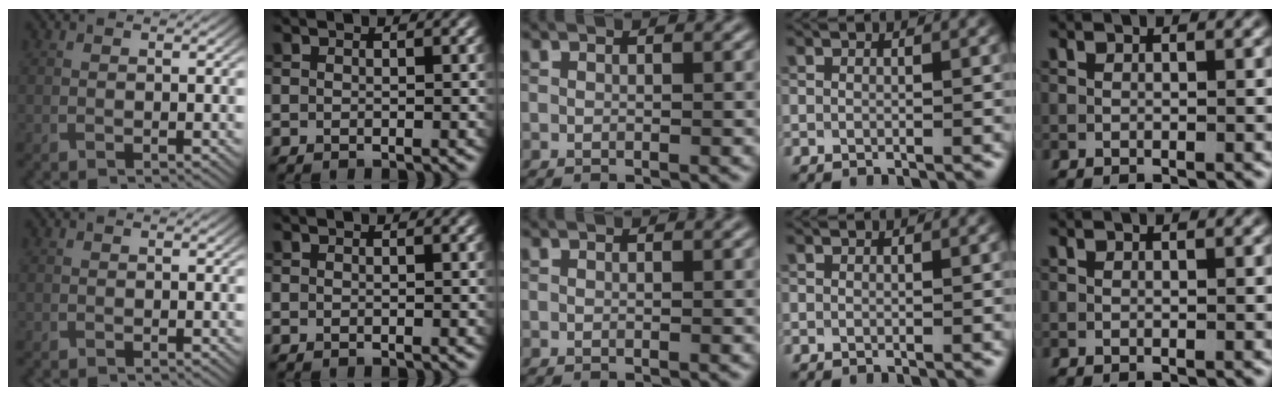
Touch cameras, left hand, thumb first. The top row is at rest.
{}